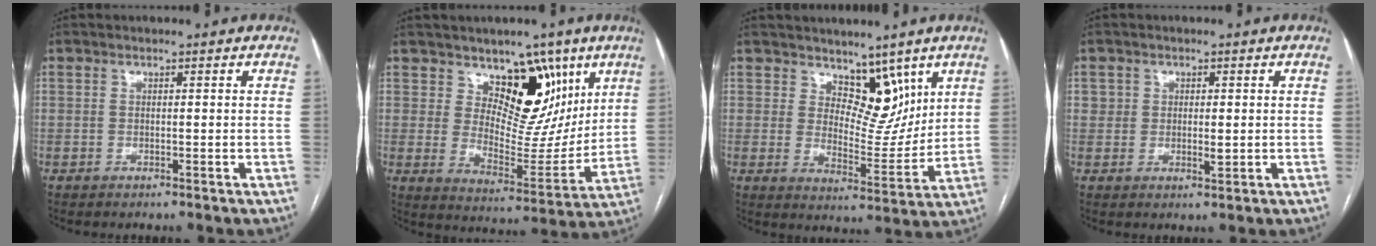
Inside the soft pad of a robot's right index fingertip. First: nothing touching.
{"total": 11.5, "force": [6.7, 6.6, 6.7], "torque": [-0.084, -0.004, 0.115]}
{"total": 7.8, "force": [5.4, 4.4, 3.6], "torque": [-0.042, -0.005, 0.097]}
{"total": 2.6, "force": [0.3, 1.8, 1.8], "torque": [-0.022, -0.001, 0.006]}